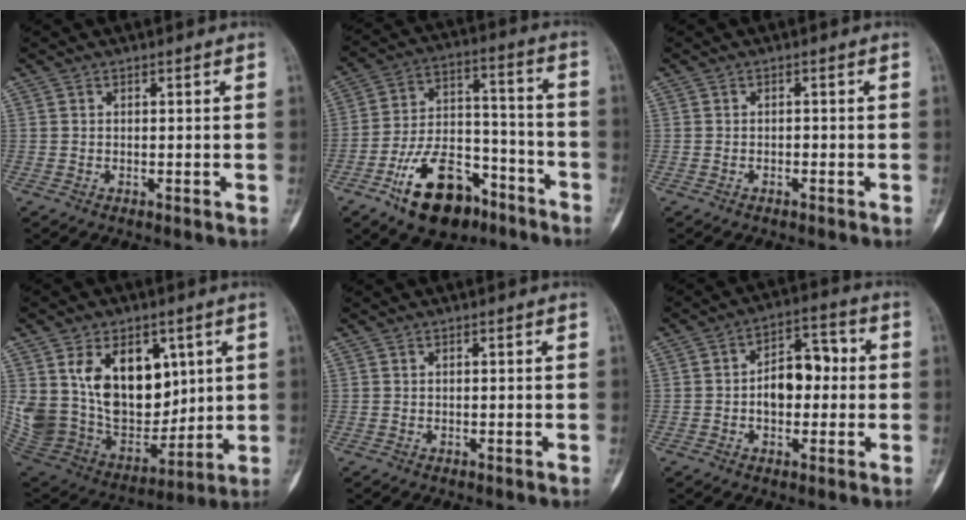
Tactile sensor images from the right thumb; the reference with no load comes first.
{"total": 17.6, "force": [-10.5, 9.6, 10.5], "torque": [-0.153, 0.083, -0.173]}
{"total": 0.6, "force": [-0.3, 0.3, 0.3], "torque": [-0.002, 0.002, -0.008]}
{"total": 26.0, "force": [7.5, 17.5, 17.6], "torque": [-0.312, -0.015, 0.164]}
{"total": 0.0}
{"total": 9.3, "force": [-0.3, 6.0, 7.2], "torque": [-0.078, 0.031, -0.013]}